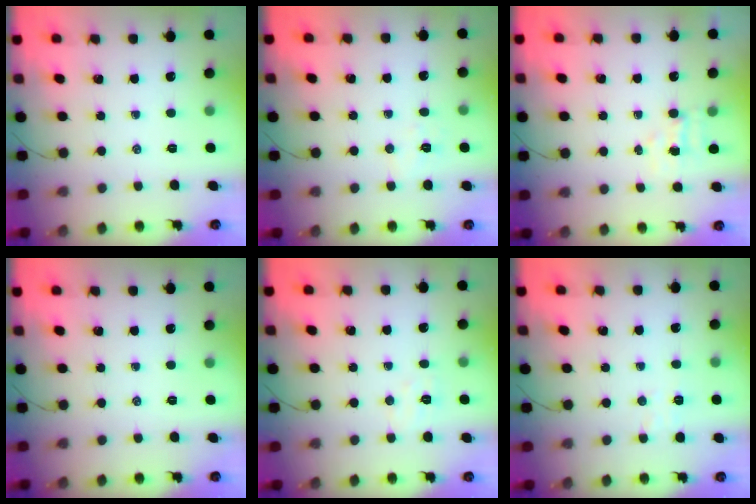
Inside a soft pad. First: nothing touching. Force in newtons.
{"total": 4.3, "press": 4.2, "slide": 0.8}
{"total": 3.7, "press": 3.6, "slide": 1.0}
{"total": 0.0}
{"total": 3.9, "press": 3.8, "slide": 1.0}
{"total": 4.6, "press": 4.5, "slide": 1.0}